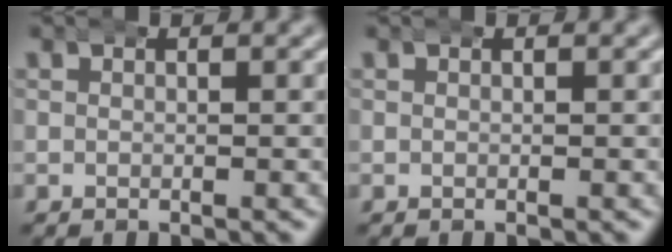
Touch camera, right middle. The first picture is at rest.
{"total": 0.0}